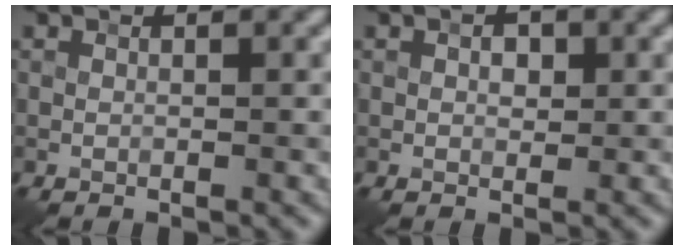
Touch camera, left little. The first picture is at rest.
{"total": 1.3, "force": [0.2, 0.9, 0.9], "torque": [-0.012, 0.000, 0.001]}